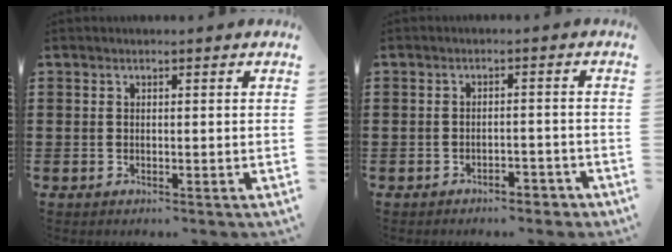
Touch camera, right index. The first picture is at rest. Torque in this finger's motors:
{"motor_torque": [1.07, 1.07, 0.30, 0.00]}